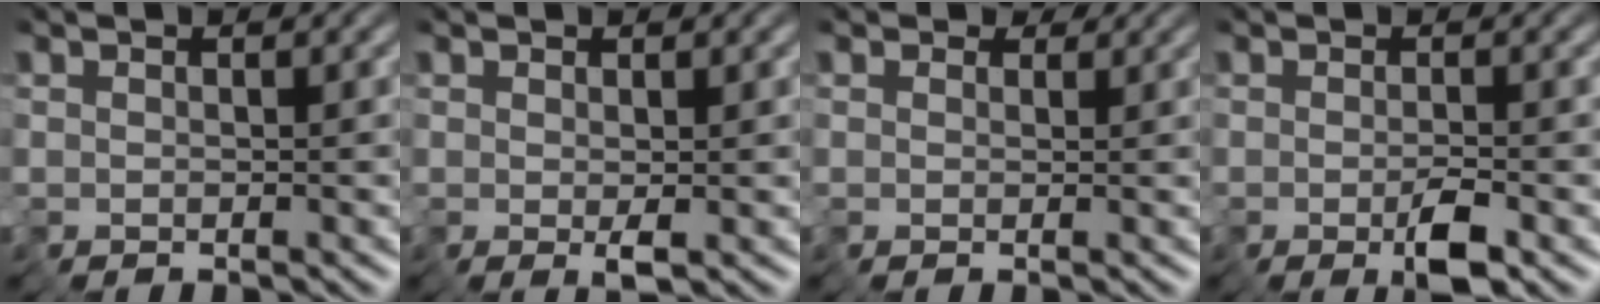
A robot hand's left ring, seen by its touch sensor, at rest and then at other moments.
{"total": 1.0, "force": [0.1, 0.2, 1.0], "torque": [-0.023, 0.000, 0.008]}
{"total": 1.2, "force": [0.4, 1.1, 0.2], "torque": [0.002, 0.006, 0.007]}
{"total": 2.5, "force": [-0.9, 0.5, 2.2], "torque": [-0.038, 0.001, -0.012]}